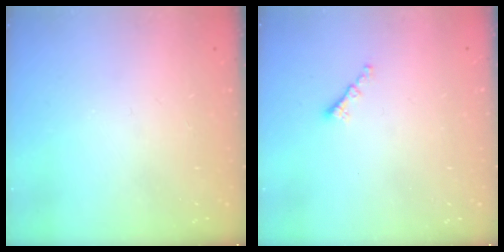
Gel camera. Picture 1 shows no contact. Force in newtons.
{"total": 1.3, "press": 1.2, "slide": 0.5}